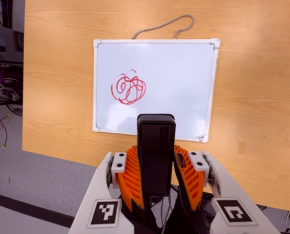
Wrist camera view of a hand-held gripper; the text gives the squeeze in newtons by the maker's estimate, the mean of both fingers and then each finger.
{"total": 4.3, "left": 2.8, "right": 5.9}